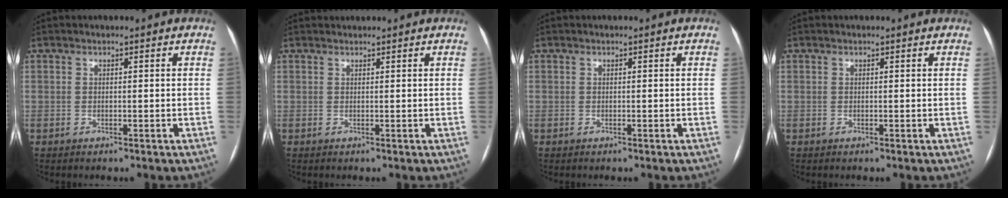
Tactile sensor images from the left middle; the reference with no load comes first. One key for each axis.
{"total": 1.5, "fx": 1.5, "fy": 0.2, "fz": 0.2, "tx": -0.006, "ty": 0.023, "tz": 0.027}
{"total": 0.0}
{"total": 0.6, "fx": 0.6, "fy": 0.1, "fz": 0.1, "tx": -0.003, "ty": 0.003, "tz": 0.003}